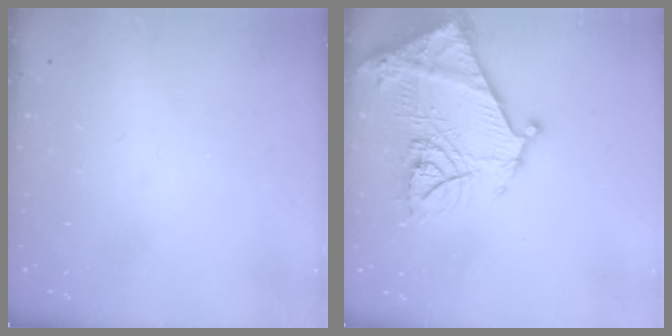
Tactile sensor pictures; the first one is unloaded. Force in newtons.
{"total": 22.6, "press": 22.5, "slide": 2.0}